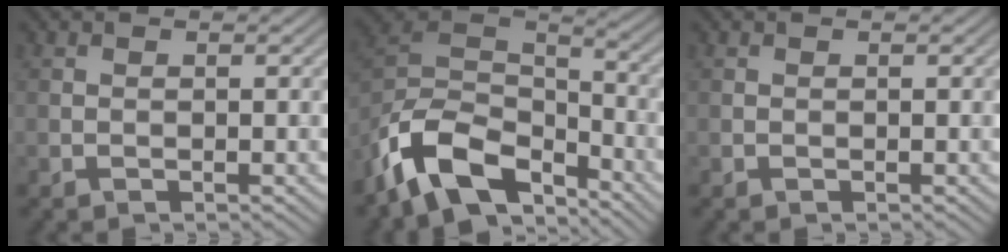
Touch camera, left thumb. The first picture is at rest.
{"total": 13.4, "force": [-8.8, 6.6, 7.6], "torque": [-0.179, -0.006, -0.180]}
{"total": 0.0}